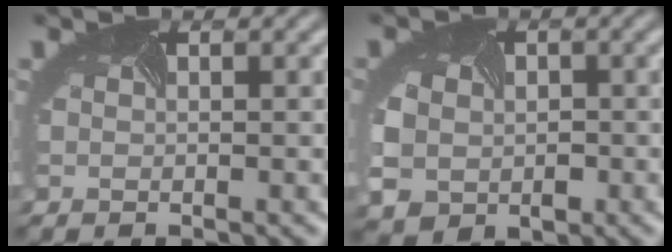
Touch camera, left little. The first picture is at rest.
{"total": 4.9, "force": [-0.9, 4.2, 2.3], "torque": [-0.056, -0.014, -0.008]}